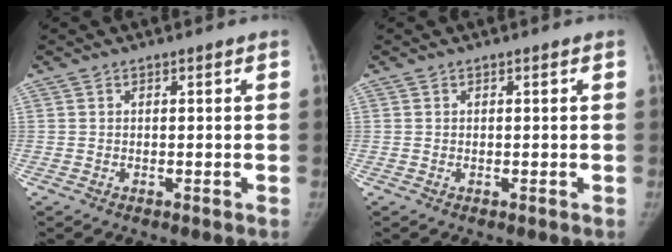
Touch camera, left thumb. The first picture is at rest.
{"total": 0.0}